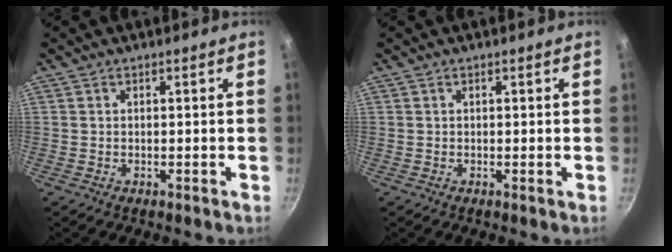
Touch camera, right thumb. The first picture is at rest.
{"total": 0.0}